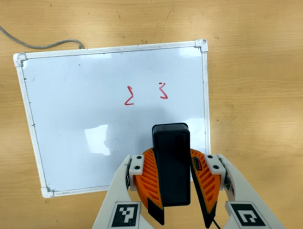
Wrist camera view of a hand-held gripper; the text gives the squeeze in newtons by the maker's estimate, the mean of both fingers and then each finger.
{"total": 9.8, "left": 9.4, "right": 10.2}